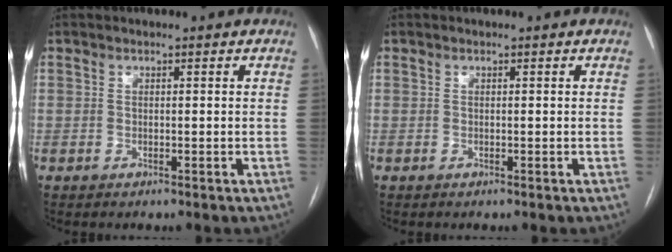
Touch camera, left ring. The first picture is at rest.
{"total": 0.0}